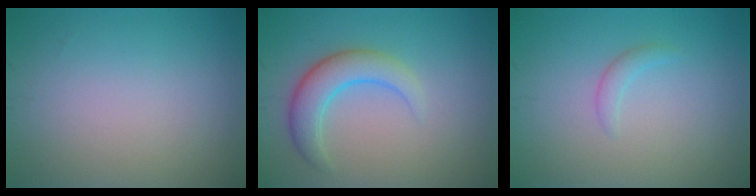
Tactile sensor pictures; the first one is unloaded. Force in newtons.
{"total": 4.0, "press": 4.0, "slide": 0.1}
{"total": 1.0, "press": 1.0, "slide": 0.1}